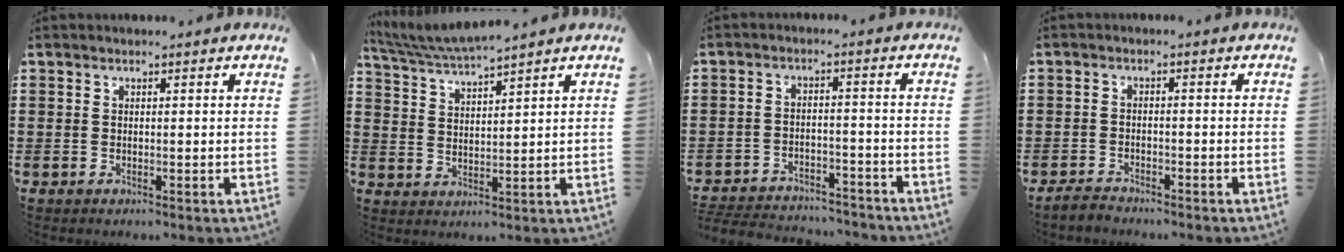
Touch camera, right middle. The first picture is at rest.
{"total": 4.3, "force": [4.1, 0.1, 1.4], "torque": [-0.043, -0.016, 0.073]}
{"total": 4.3, "force": [-4.2, 0.8, 0.1], "torque": [-0.013, 0.003, -0.091]}
{"total": 2.2, "force": [-2.1, 0.7, 0.0], "torque": [-0.007, 0.001, -0.043]}